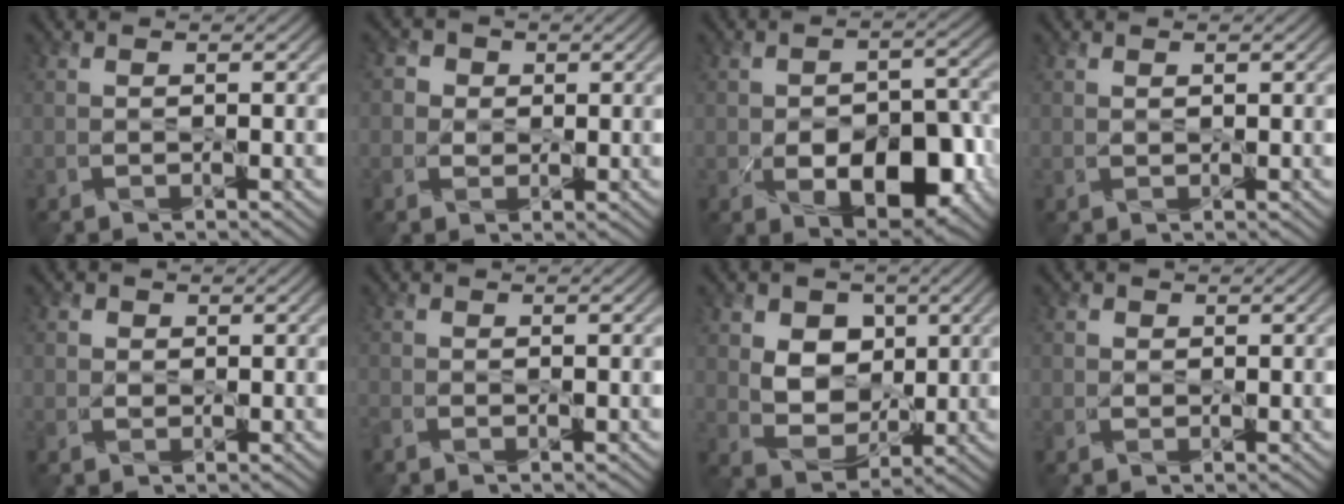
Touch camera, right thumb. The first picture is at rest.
{"total": 3.2, "force": [0.4, 3.1, 0.8], "torque": [-0.022, 0.003, -0.006]}
{"total": 10.4, "force": [-3.3, 6.2, 7.7], "torque": [-0.123, -0.022, -0.041]}
{"total": 0.5, "force": [0.4, 0.3, 0.2], "torque": [-0.004, -0.003, 0.008]}
{"total": 1.8, "force": [0.3, 1.7, 0.5], "torque": [-0.013, 0.000, 0.005]}
{"total": 1.5, "force": [-1.0, 0.7, 0.9], "torque": [-0.025, -0.006, -0.022]}
{"total": 7.2, "force": [1.9, 5.5, 4.3], "torque": [-0.096, -0.010, 0.033]}
{"total": 1.5, "force": [0.2, 1.4, 0.4], "torque": [-0.007, -0.004, 0.002]}